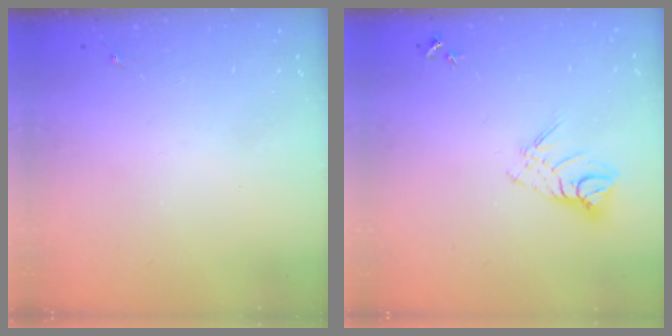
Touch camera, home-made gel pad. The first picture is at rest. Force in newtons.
{"total": 8.8, "press": 8.7, "slide": 0.7}